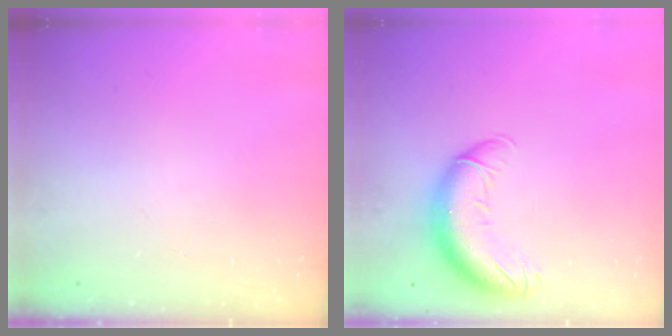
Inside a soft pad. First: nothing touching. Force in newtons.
{"total": 13.4, "press": 13.0, "slide": 3.2}